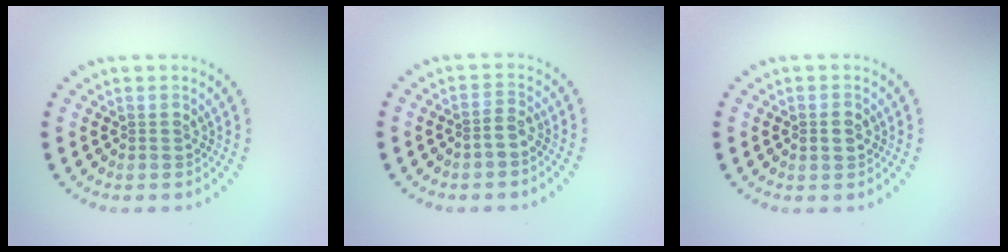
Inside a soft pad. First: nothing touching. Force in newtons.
{"total": 1.4, "press": 1.1, "slide": 0.8}
{"total": 1.2, "press": 1.2, "slide": 0.1}